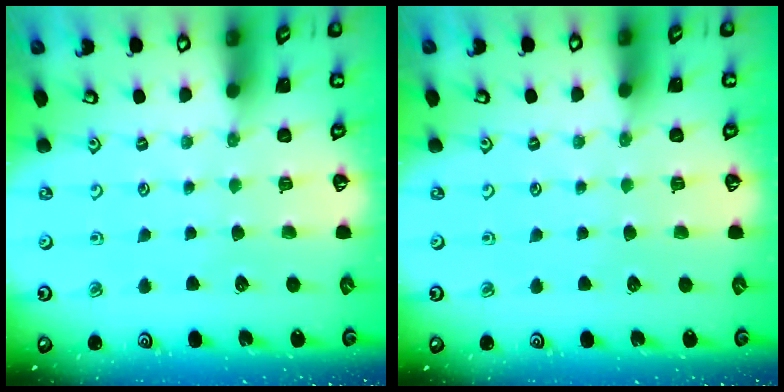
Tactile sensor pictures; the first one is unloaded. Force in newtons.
{"total": 0.0}